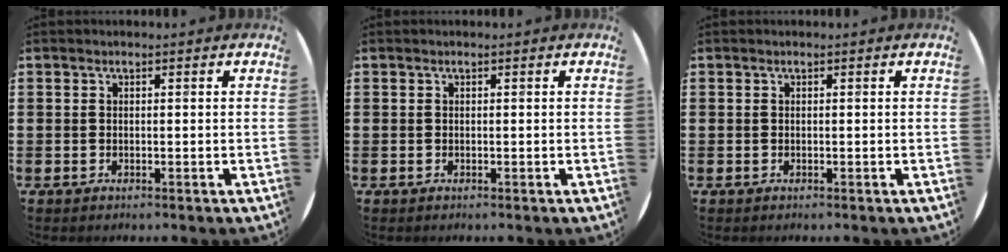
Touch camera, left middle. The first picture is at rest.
{"total": 0.0}
{"total": 0.0}